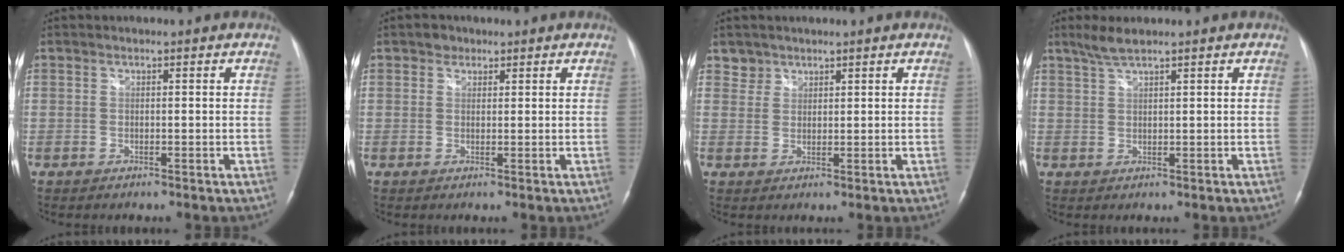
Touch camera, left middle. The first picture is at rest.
{"total": 1.7, "force": [1.1, 1.3, 0.3], "torque": [-0.005, 0.001, 0.014]}
{"total": 2.3, "force": [1.8, 1.4, -0.5], "torque": [0.019, 0.008, 0.027]}
{"total": 2.9, "force": [2.4, 0.0, 1.6], "torque": [-0.045, 0.006, 0.052]}